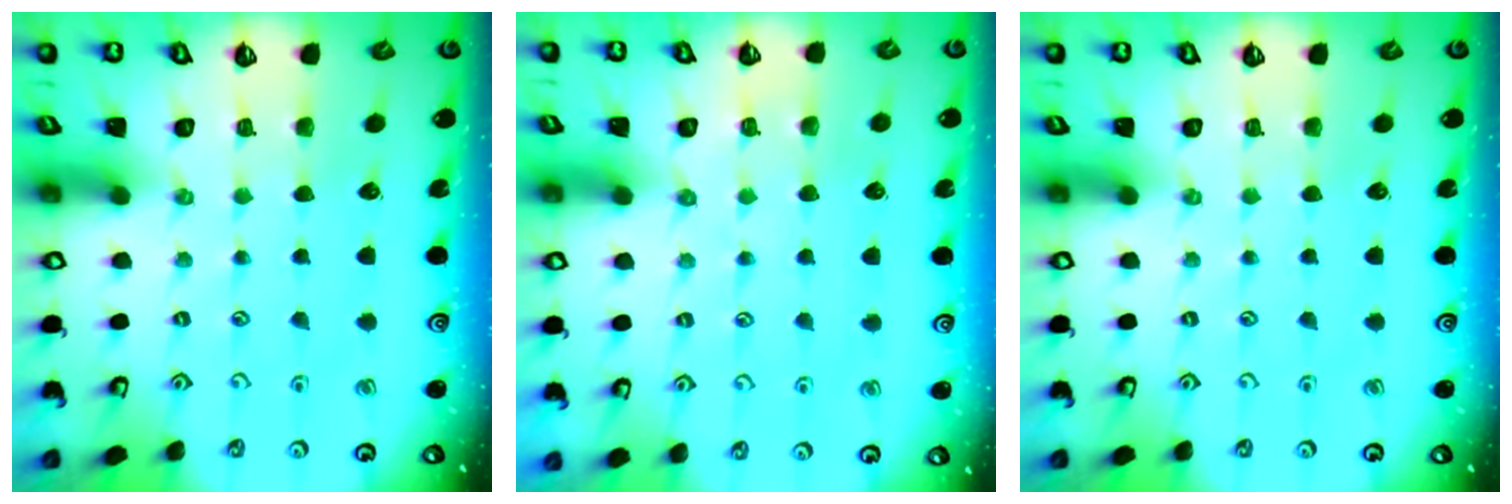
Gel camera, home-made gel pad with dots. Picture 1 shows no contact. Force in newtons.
{"total": 3.4, "press": 3.3, "slide": 0.5}
{"total": 0.0}